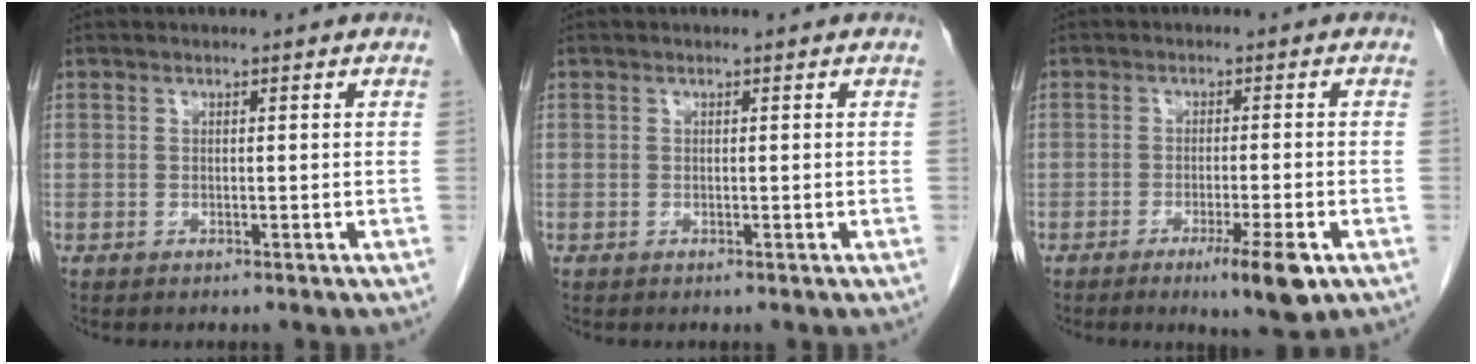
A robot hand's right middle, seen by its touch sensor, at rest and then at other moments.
{"total": 0.0}
{"total": 6.3, "force": [-3.3, 0.0, 5.3], "torque": [-0.079, -0.015, -0.048]}